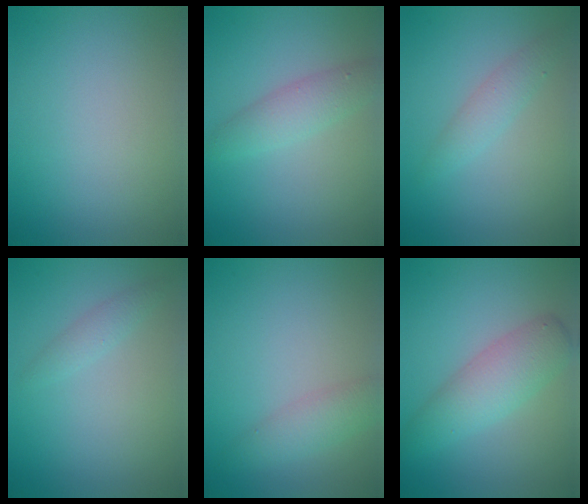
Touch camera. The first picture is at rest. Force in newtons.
{"total": 2.8, "press": 2.8, "slide": 0.1}
{"total": 1.9, "press": 1.9, "slide": 0.0}
{"total": 1.2, "press": 1.2, "slide": 0.1}
{"total": 2.5, "press": 2.5, "slide": 0.1}
{"total": 4.5, "press": 4.5, "slide": 0.1}